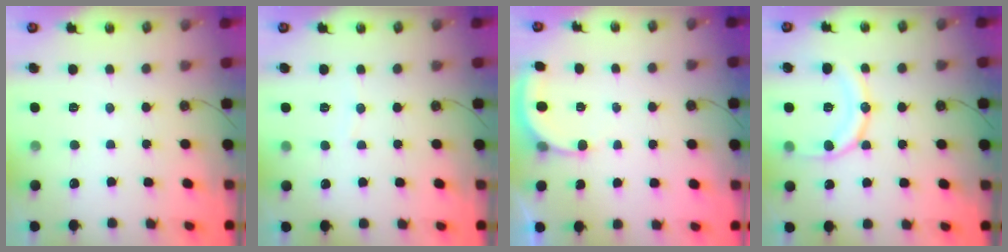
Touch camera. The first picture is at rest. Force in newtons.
{"total": 2.7, "press": 2.7, "slide": 0.3}
{"total": 2.4, "press": 2.4, "slide": 0.5}
{"total": 14.1, "press": 14.0, "slide": 1.5}